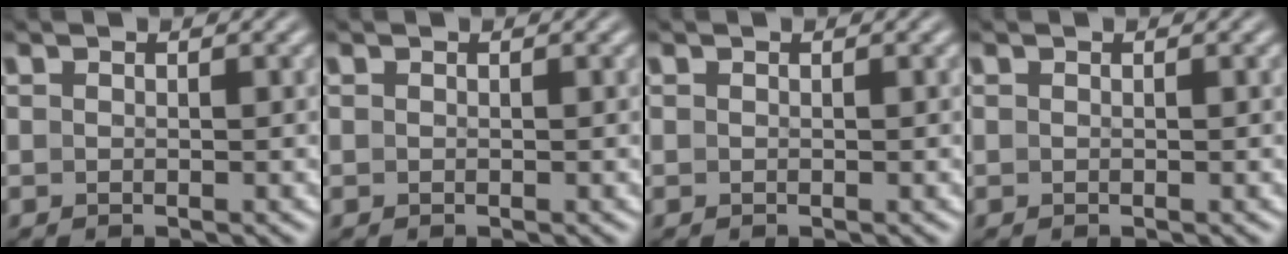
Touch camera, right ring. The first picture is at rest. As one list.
[{"total": 0.0}, {"total": 0.0}, {"total": 0.0}]